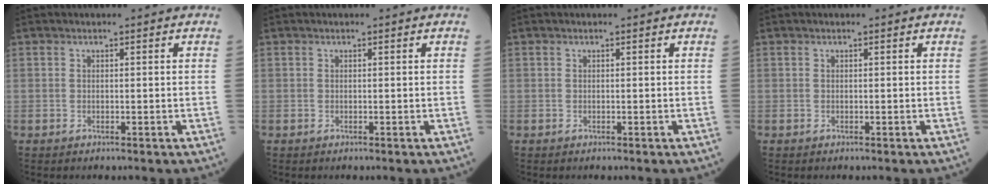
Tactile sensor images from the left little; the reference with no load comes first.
{"total": 0.0}
{"total": 0.0}
{"total": 0.0}